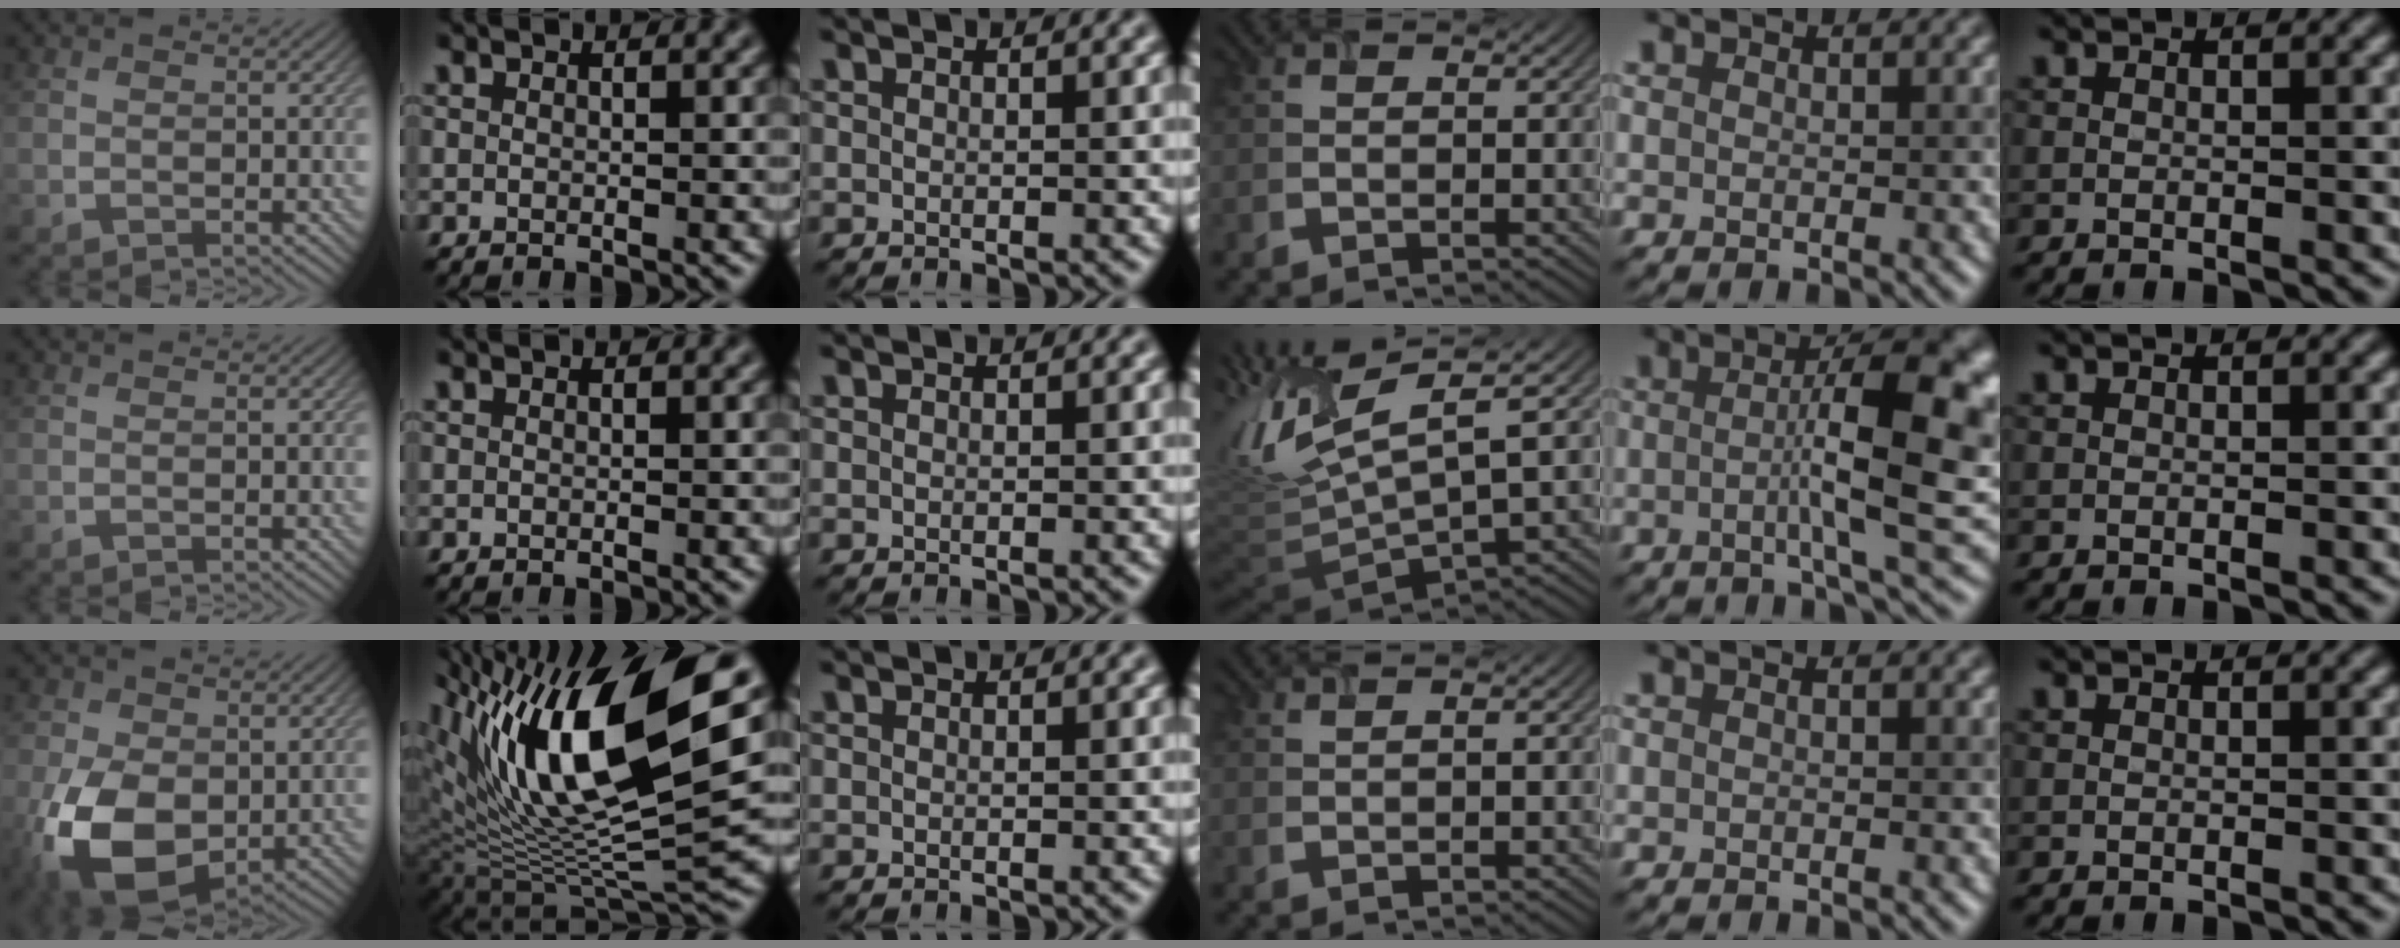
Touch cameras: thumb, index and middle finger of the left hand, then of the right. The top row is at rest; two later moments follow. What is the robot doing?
{"motion": "open", "object": "airpods case & airpods"}